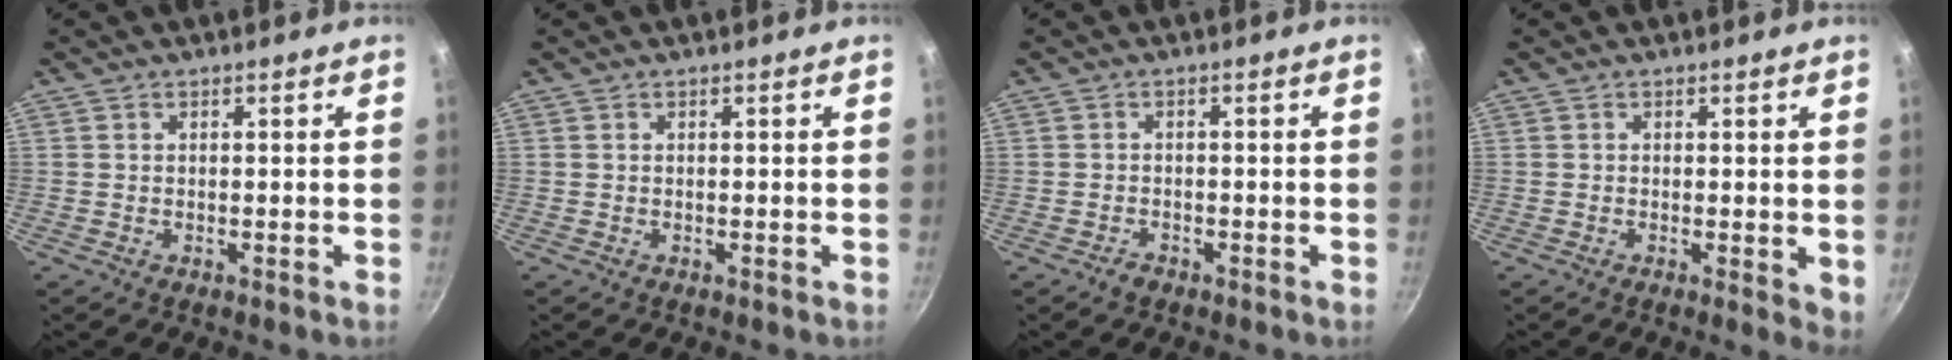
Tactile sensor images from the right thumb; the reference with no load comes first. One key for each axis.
{"total": 0.0}
{"total": 1.5, "fx": -1.2, "fy": 0.8, "fz": 0.4, "tx": -0.008, "ty": 0.004, "tz": -0.022}
{"total": 3.1, "fx": -0.1, "fy": 1.1, "fz": 2.9, "tx": -0.037, "ty": -0.009, "tz": -0.005}